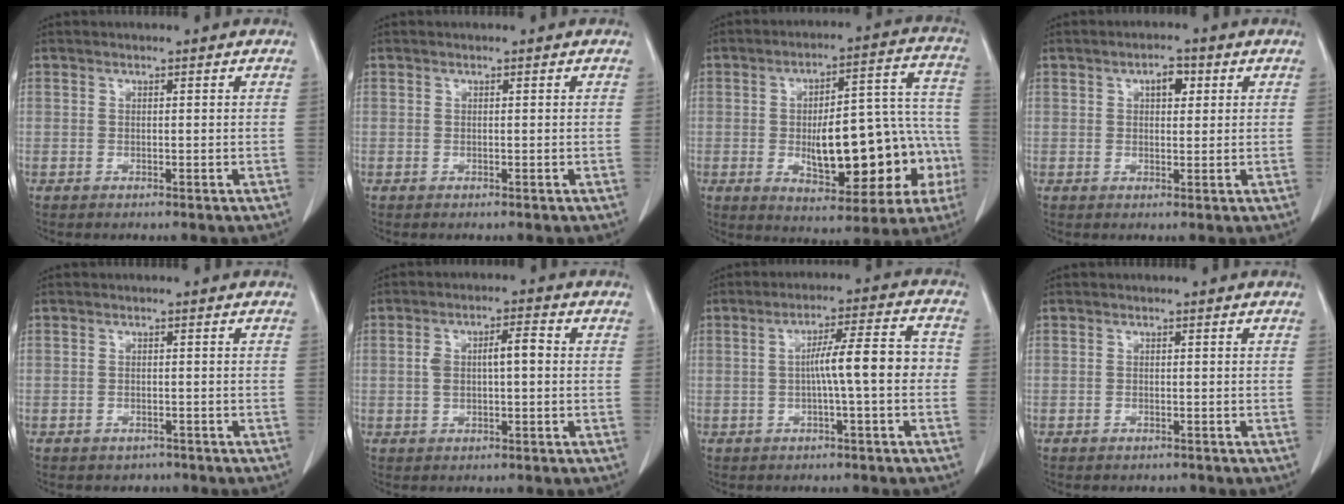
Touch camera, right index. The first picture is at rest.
{"total": 0.0}
{"total": 19.6, "force": [-4.2, 7.4, 17.7], "torque": [-0.206, 0.044, -0.039]}
{"total": 3.1, "force": [1.2, 1.5, 2.4], "torque": [-0.035, 0.006, 0.016]}
{"total": 2.0, "force": [-1.5, 1.3, 0.1], "torque": [-0.008, 0.004, -0.018]}
{"total": 5.1, "force": [0.2, 1.6, 4.8], "torque": [-0.098, 0.022, 0.005]}
{"total": 7.8, "force": [-1.0, 0.3, 7.8], "torque": [-0.118, 0.024, -0.014]}
{"total": 1.1, "force": [-1.0, 0.5, 0.1], "torque": [-0.004, 0.001, -0.013]}